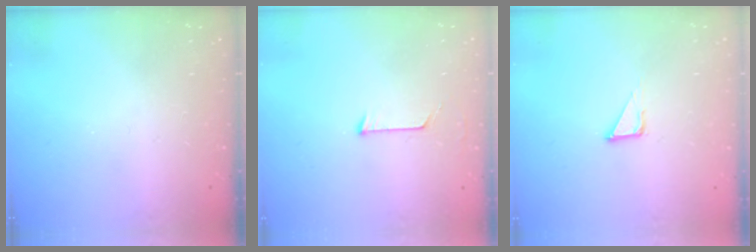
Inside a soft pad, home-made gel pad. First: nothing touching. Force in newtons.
{"total": 4.1, "press": 4.1, "slide": 0.3}
{"total": 3.4, "press": 3.4, "slide": 0.1}